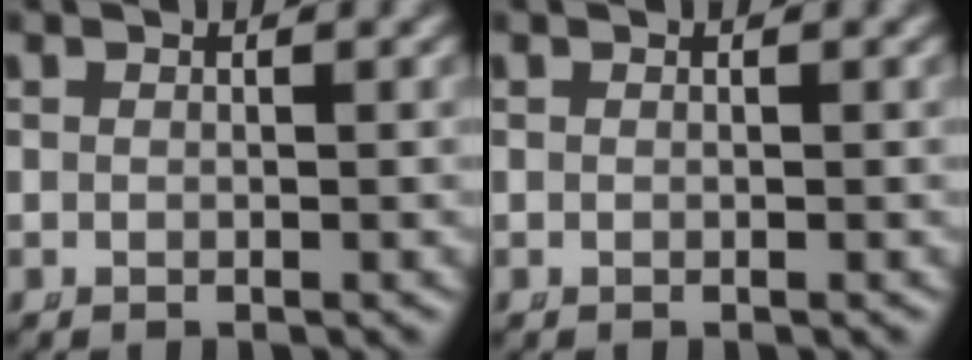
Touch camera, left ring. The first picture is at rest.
{"total": 0.0}